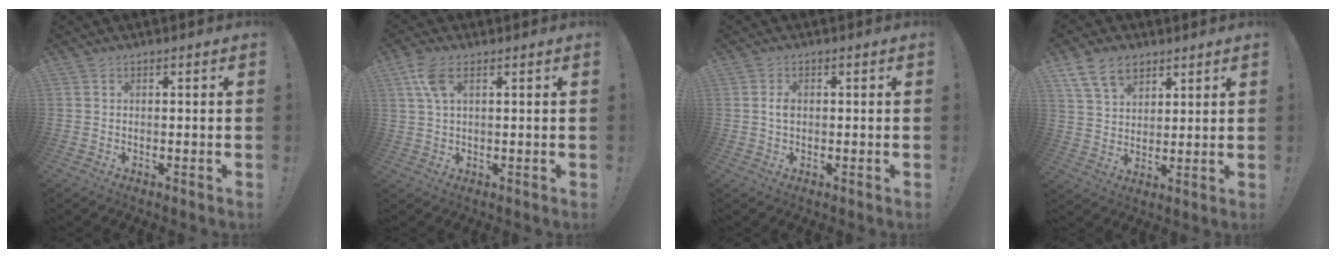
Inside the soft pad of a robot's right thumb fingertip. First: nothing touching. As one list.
[{"total": 6.0, "force": [2.6, 2.3, 5.0], "torque": [-0.094, 0.001, 0.047]}, {"total": 2.1, "force": [0.0, 1.3, 1.7], "torque": [-0.027, 0.003, -0.002]}, {"total": 11.2, "force": [6.8, 7.3, 5.2], "torque": [-0.086, -0.027, 0.130]}]